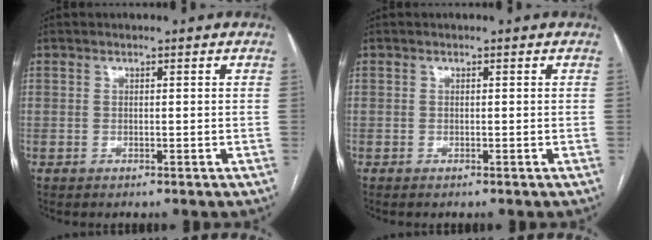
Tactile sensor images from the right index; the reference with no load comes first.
{"total": 0.0}